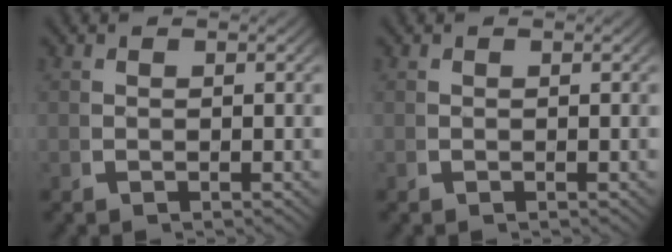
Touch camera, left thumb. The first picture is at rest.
{"total": 0.0}